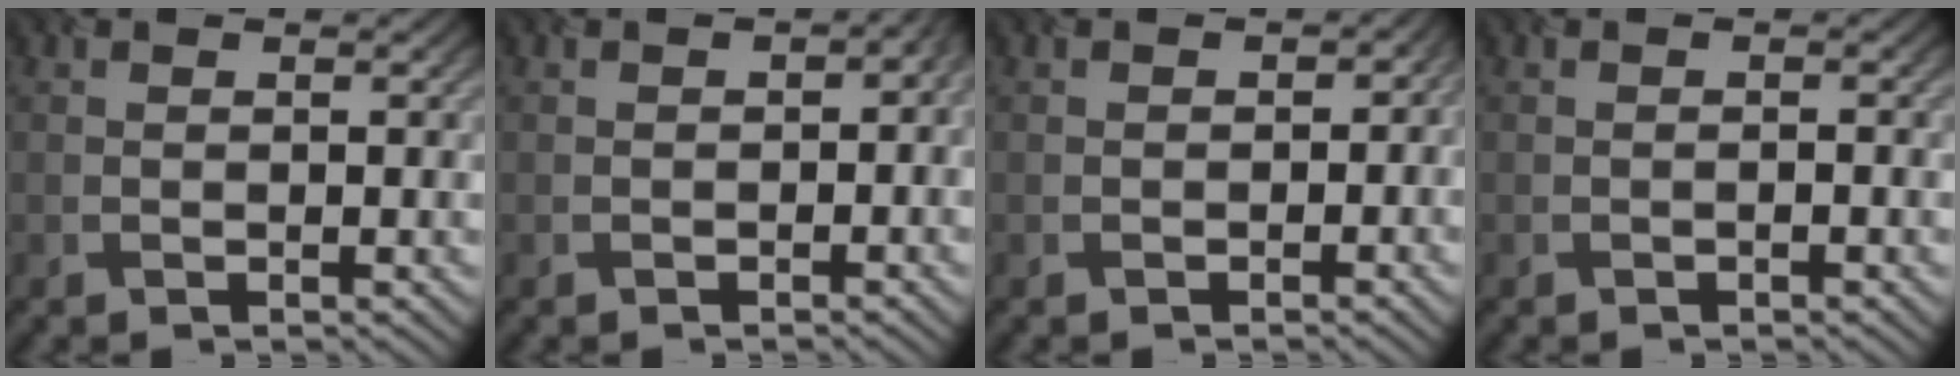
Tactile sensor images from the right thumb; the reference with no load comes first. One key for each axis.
{"total": 2.4, "fx": -0.4, "fy": 1.7, "fz": 1.7, "tx": -0.019, "ty": -0.011, "tz": -0.005}
{"total": 1.3, "fx": -0.4, "fy": 1.2, "fz": 0.5, "tx": -0.005, "ty": -0.010, "tz": -0.005}
{"total": 0.6, "fx": -0.4, "fy": 0.1, "fz": 0.4, "tx": -0.006, "ty": 0.002, "tz": -0.005}